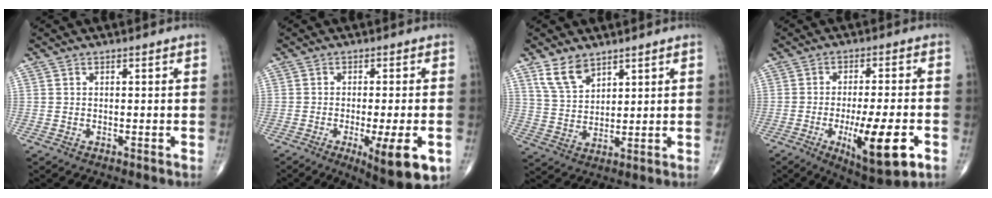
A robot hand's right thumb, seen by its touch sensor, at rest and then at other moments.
{"total": 11.7, "force": [-4.2, 2.7, 10.5], "torque": [-0.145, -0.009, -0.053]}
{"total": 6.6, "force": [4.6, 3.4, 3.2], "torque": [-0.049, -0.025, 0.097]}
{"total": 14.3, "force": [-4.9, 3.5, 12.9], "torque": [-0.205, -0.001, -0.066]}